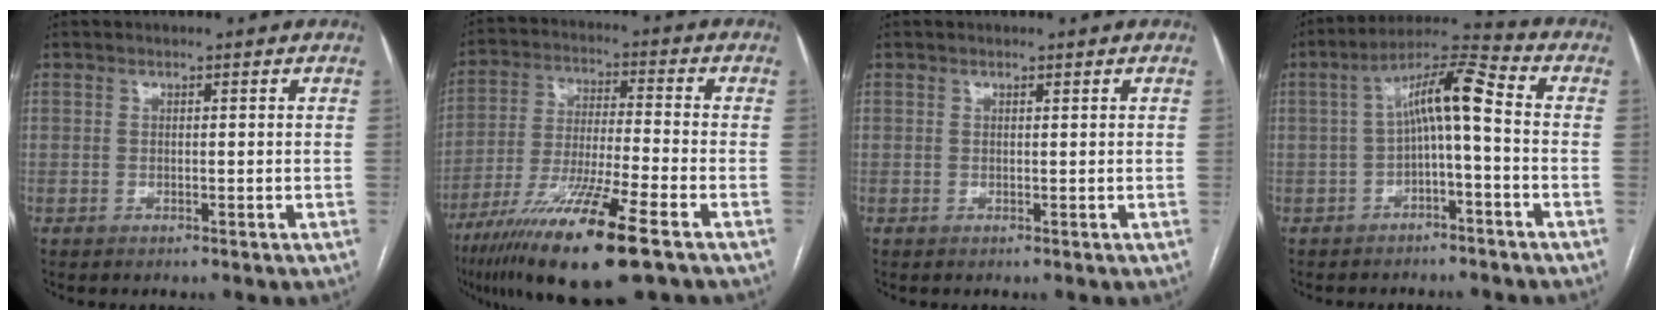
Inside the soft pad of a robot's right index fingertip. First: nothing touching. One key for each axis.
{"total": 17.0, "fx": -10.0, "fy": 0.8, "fz": 13.8, "tx": -0.263, "ty": -0.047, "tz": -0.178}
{"total": 0.0}
{"total": 8.6, "fx": -0.6, "fy": 1.2, "fz": 8.5, "tx": -0.149, "ty": 0.040, "tz": -0.012}